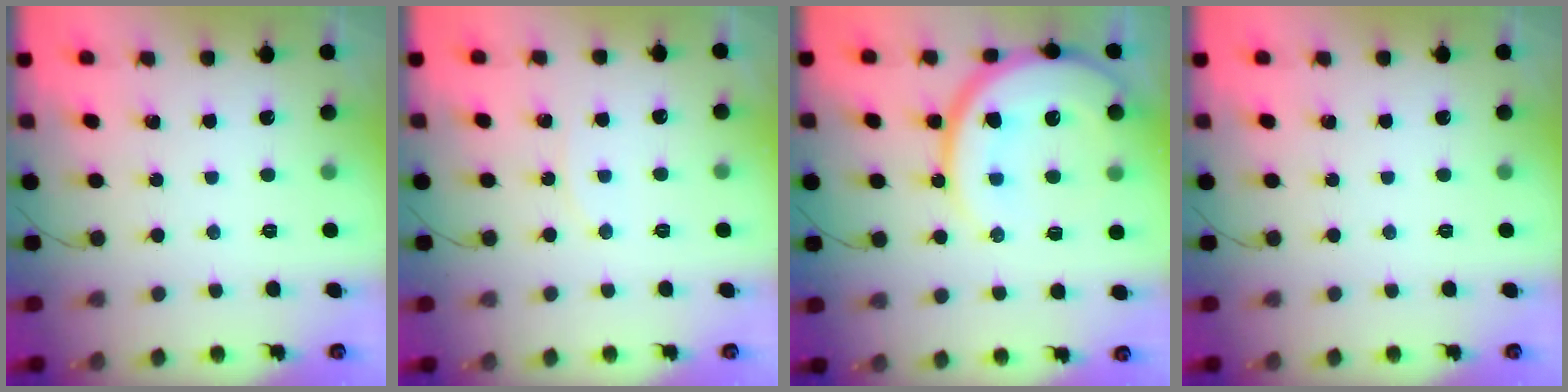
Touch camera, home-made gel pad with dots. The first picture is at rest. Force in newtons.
{"total": 4.4, "press": 4.3, "slide": 0.8}
{"total": 18.4, "press": 18.1, "slide": 2.8}
{"total": 0.0}